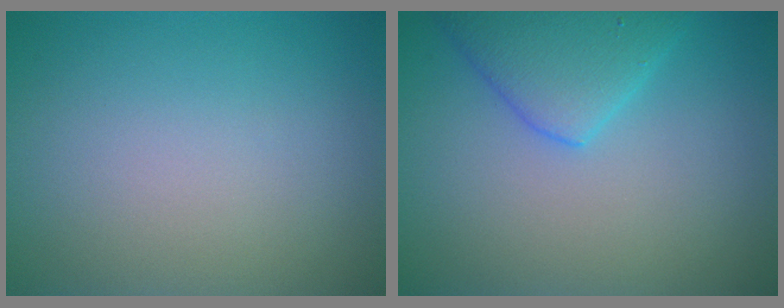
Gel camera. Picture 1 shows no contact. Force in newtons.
{"total": 4.4, "press": 4.4, "slide": 0.2}